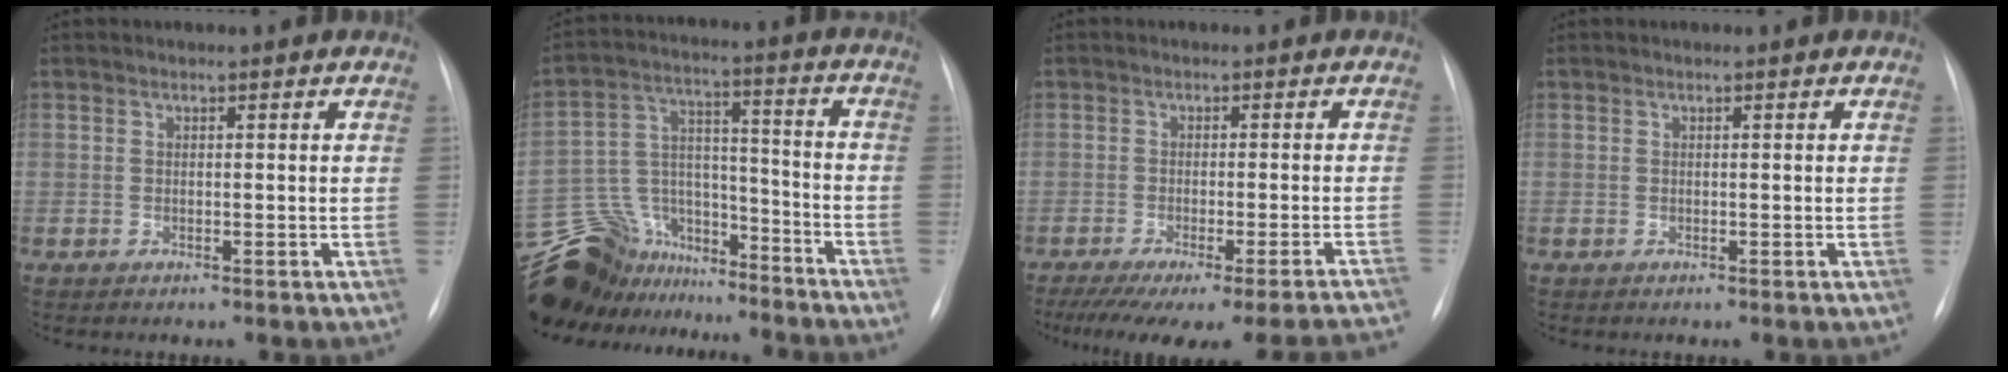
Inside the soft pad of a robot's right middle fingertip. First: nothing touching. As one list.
[{"total": 21.2, "force": [-18.2, 9.4, 5.3], "torque": [-0.138, 0.051, -0.287]}, {"total": 21.5, "force": [-19.8, -0.3, 8.3], "torque": [-0.073, -0.040, -0.253]}, {"total": 0.0}]